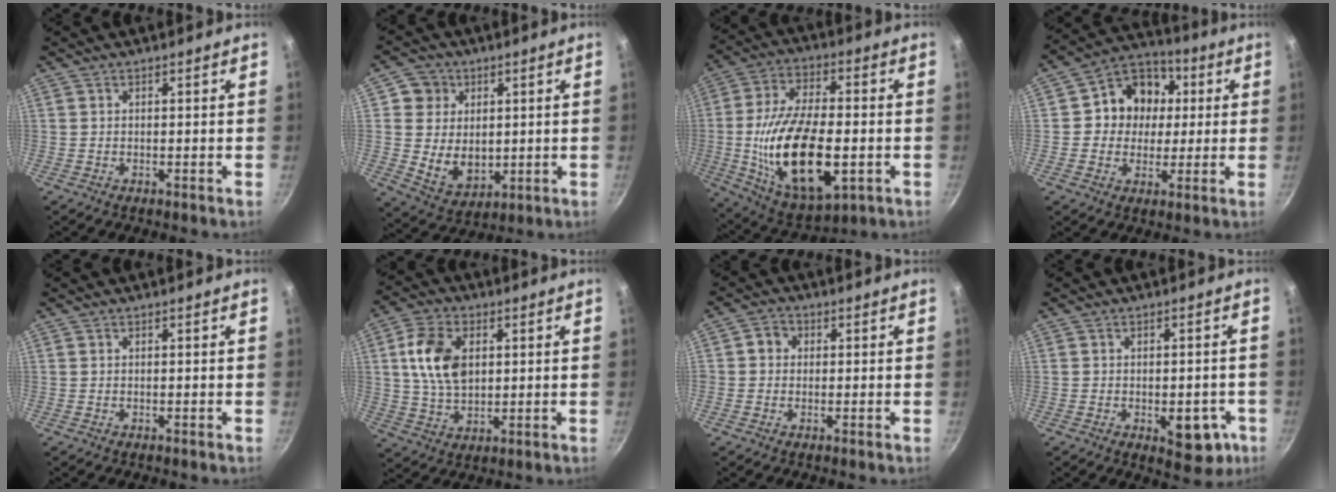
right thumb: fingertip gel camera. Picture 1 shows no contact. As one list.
[{"total": 10.4, "force": [2.0, 9.3, 4.4], "torque": [-0.036, -0.018, 0.048]}, {"total": 23.0, "force": [-3.9, 11.3, 19.7], "torque": [-0.356, 0.012, -0.058]}, {"total": 12.2, "force": [1.6, 10.8, 5.5], "torque": [-0.047, 0.015, 0.008]}, {"total": 0.0}, {"total": 11.4, "force": [2.4, 7.4, 8.3], "torque": [-0.141, -0.002, 0.043]}, {"total": 3.1, "force": [0.3, 2.9, 1.2], "torque": [0.000, 0.004, -0.005]}, {"total": 8.6, "force": [-2.8, 4.7, 6.7], "torque": [-0.047, 0.009, -0.029]}]